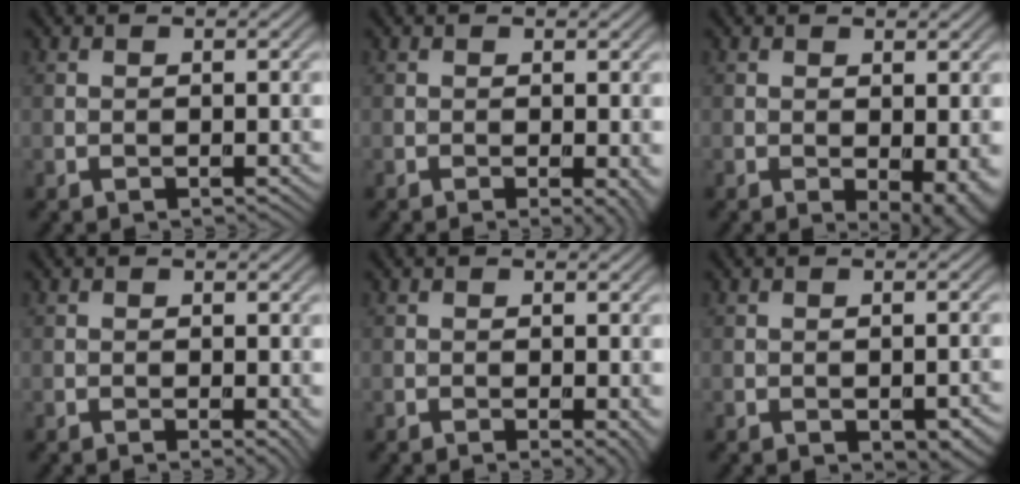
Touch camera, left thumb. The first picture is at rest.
{"total": 2.1, "force": [-0.5, 0.4, 2.1], "torque": [-0.028, -0.006, -0.008]}
{"total": 3.9, "force": [-0.7, 1.7, 3.5], "torque": [-0.044, -0.010, -0.006]}
{"total": 1.1, "force": [-0.1, 0.4, 1.1], "torque": [-0.012, -0.007, -0.003]}
{"total": 1.5, "force": [-0.3, 0.3, 1.4], "torque": [-0.017, -0.006, -0.005]}
{"total": 3.3, "force": [-1.4, 1.7, 2.4], "torque": [-0.031, -0.007, -0.012]}